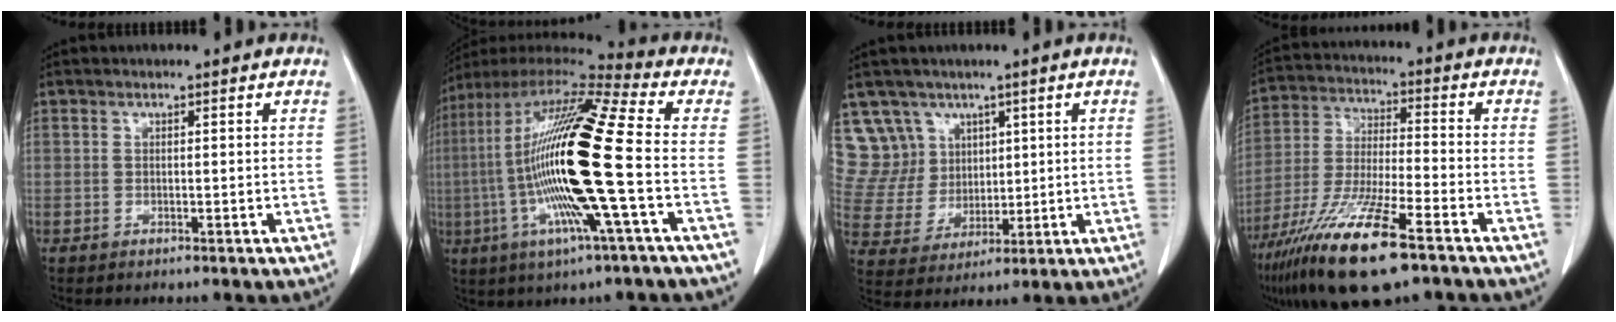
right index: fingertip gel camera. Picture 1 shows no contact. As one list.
[{"total": 22.8, "force": [-3.0, 0.8, 22.6], "torque": [-0.468, -0.017, -0.076]}, {"total": 9.4, "force": [5.8, 7.4, 0.2], "torque": [-0.013, 0.029, 0.128]}, {"total": 16.6, "force": [-10.2, 2.2, 12.9], "torque": [-0.266, -0.041, -0.189]}]